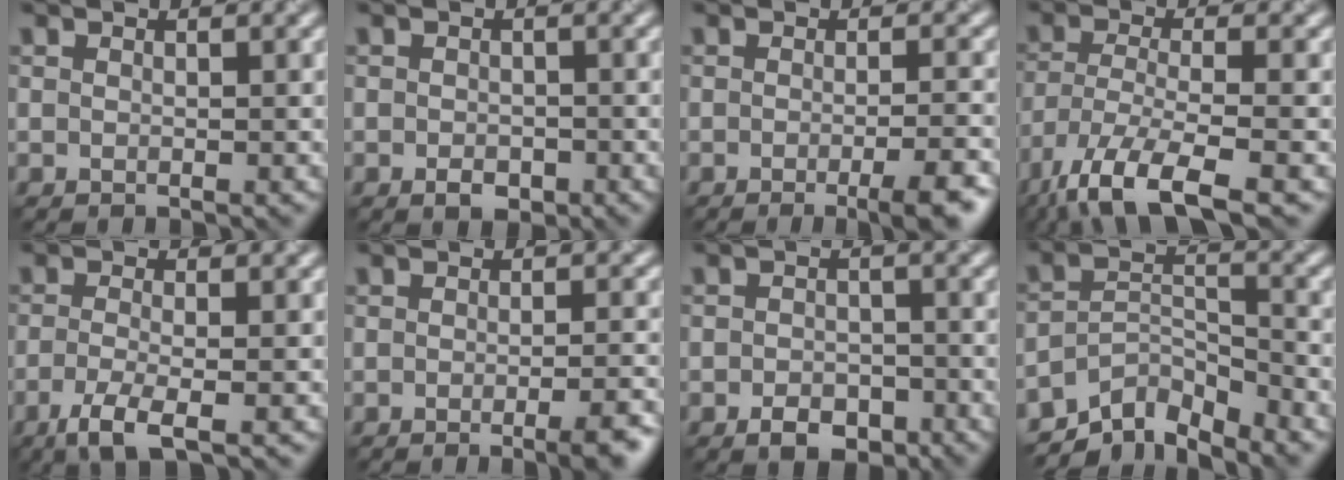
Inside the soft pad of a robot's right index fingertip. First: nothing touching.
{"total": 1.6, "force": [-0.7, 1.1, 1.0], "torque": [-0.015, -0.003, -0.016]}
{"total": 4.1, "force": [-2.0, 0.8, 3.5], "torque": [-0.045, -0.003, -0.033]}
{"total": 7.8, "force": [-5.2, 2.0, 5.4], "torque": [-0.107, -0.013, -0.105]}
{"total": 3.3, "force": [-1.5, 0.8, 2.8], "torque": [-0.058, -0.007, -0.039]}
{"total": 3.6, "force": [-1.9, 0.8, 2.9], "torque": [-0.034, -0.001, -0.031]}
{"total": 2.9, "force": [-1.6, 1.9, 1.5], "torque": [-0.018, 0.000, -0.032]}
{"total": 5.6, "force": [-4.7, 1.9, 2.4], "torque": [-0.034, -0.006, -0.088]}